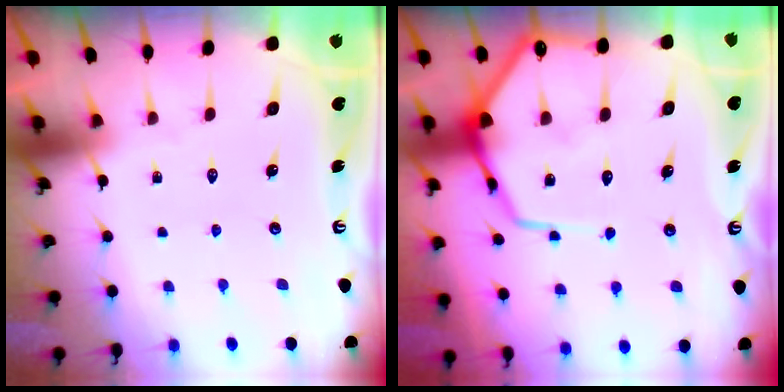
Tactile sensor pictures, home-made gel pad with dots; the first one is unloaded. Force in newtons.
{"total": 11.1, "press": 11.1, "slide": 1.1}